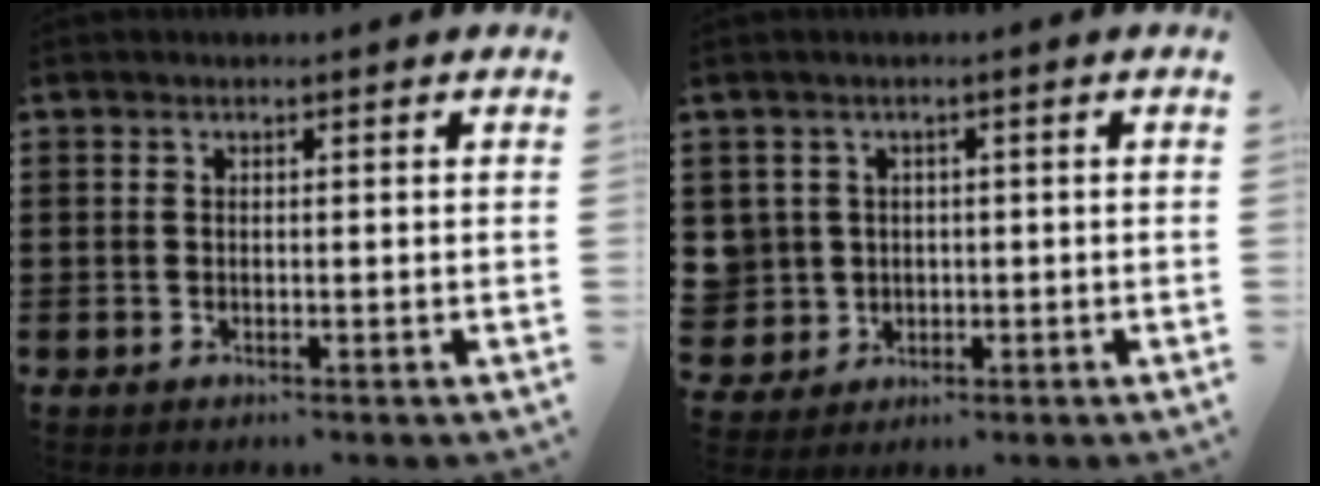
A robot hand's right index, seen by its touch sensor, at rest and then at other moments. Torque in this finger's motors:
{"motor_torque": [1.13, 1.00, 0.20, 0.01]}